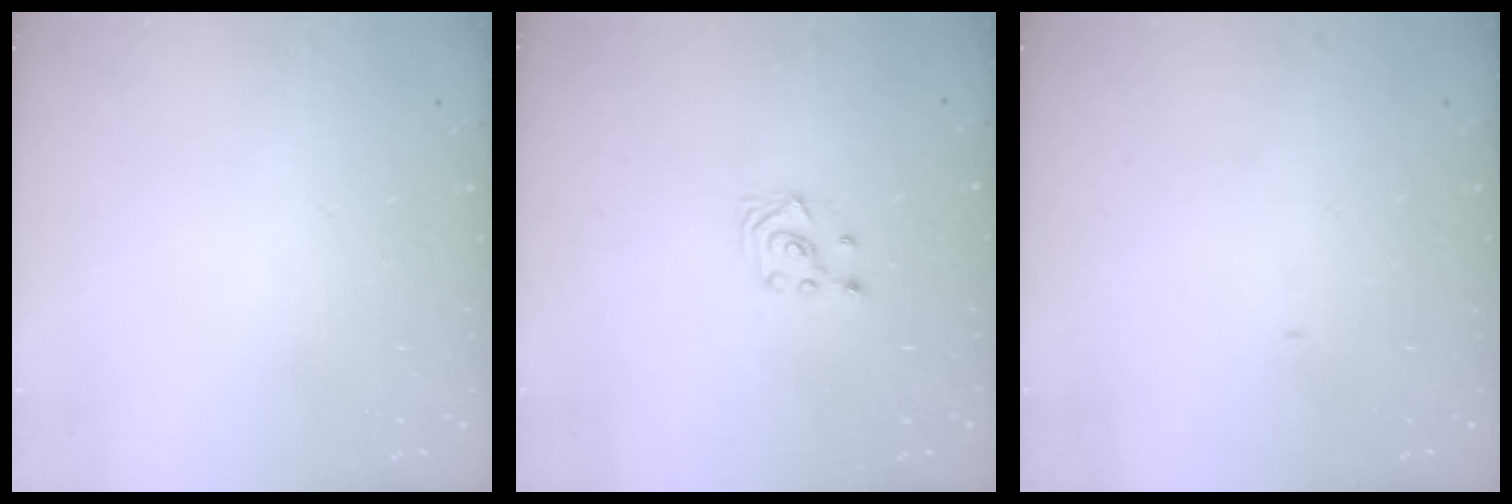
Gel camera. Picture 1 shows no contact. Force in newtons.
{"total": 2.6, "press": 2.6, "slide": 0.3}
{"total": 0.0}